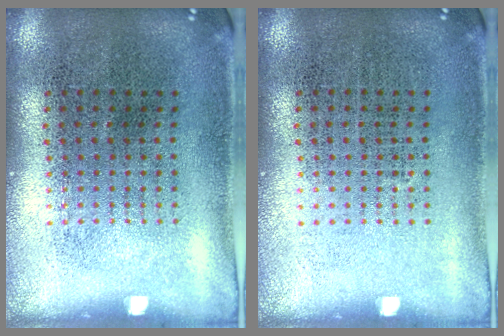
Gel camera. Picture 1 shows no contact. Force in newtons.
{"total": 0.0}